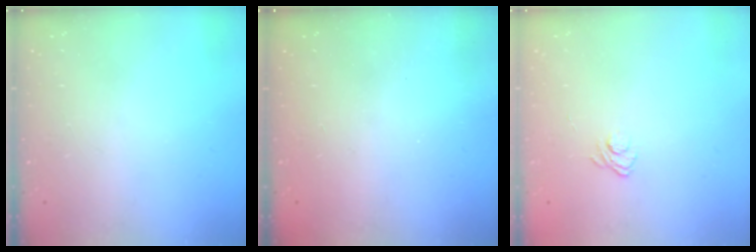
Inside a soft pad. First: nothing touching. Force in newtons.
{"total": 2.4, "press": 2.3, "slide": 0.8}
{"total": 3.1, "press": 2.9, "slide": 1.3}